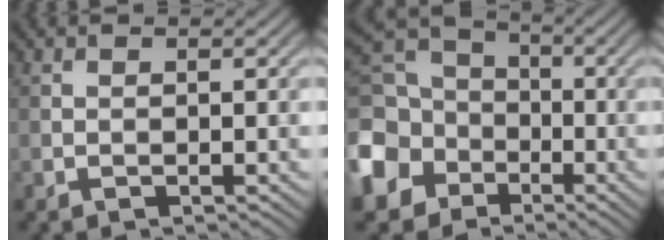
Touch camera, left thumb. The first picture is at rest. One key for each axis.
{"total": 12.4, "fx": -3.8, "fy": 10.4, "fz": 5.5, "tx": -0.189, "ty": -0.031, "tz": -0.089}